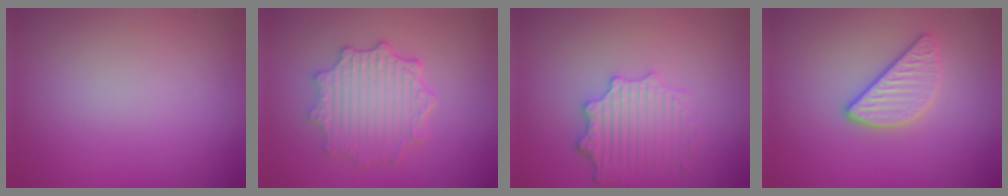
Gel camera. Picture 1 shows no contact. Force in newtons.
{"total": 5.2, "press": 4.2, "slide": 3.0}
{"total": 4.0, "press": 3.2, "slide": 2.3}
{"total": 2.6, "press": 2.5, "slide": 0.8}